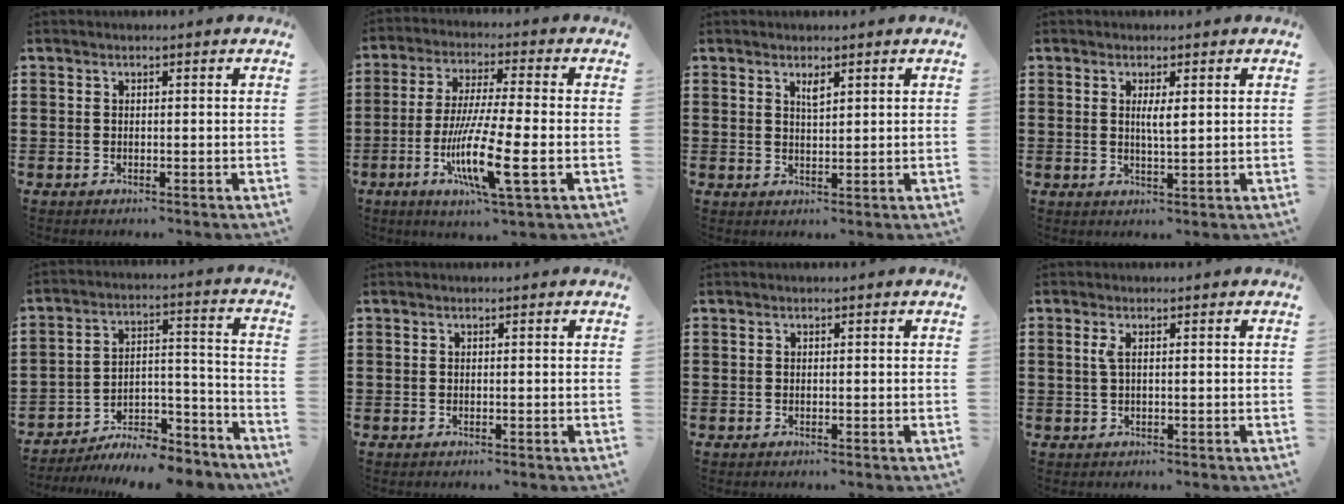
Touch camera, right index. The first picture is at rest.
{"total": 12.4, "force": [-4.0, 1.3, 11.6], "torque": [-0.239, -0.018, -0.081]}
{"total": 1.9, "force": [1.2, 0.5, 1.4], "torque": [-0.021, -0.001, 0.019]}
{"total": 2.4, "force": [0.6, 0.4, 2.3], "torque": [-0.045, 0.002, 0.008]}
{"total": 7.7, "force": [-7.4, 1.1, 1.8], "torque": [-0.017, 0.024, -0.144]}
{"total": 0.0}
{"total": 0.0}
{"total": 1.6, "force": [0.3, 0.3, 1.5], "torque": [-0.032, 0.001, 0.004]}